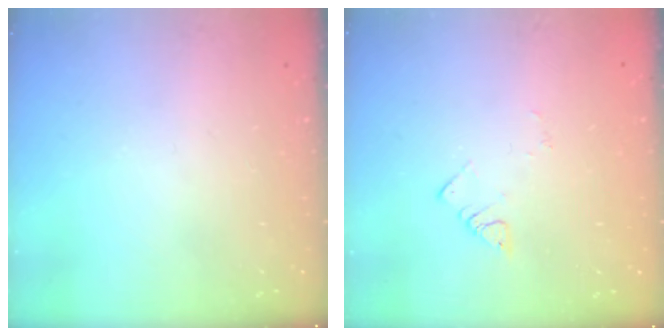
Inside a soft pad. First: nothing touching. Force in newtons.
{"total": 2.6, "press": 2.5, "slide": 0.2}